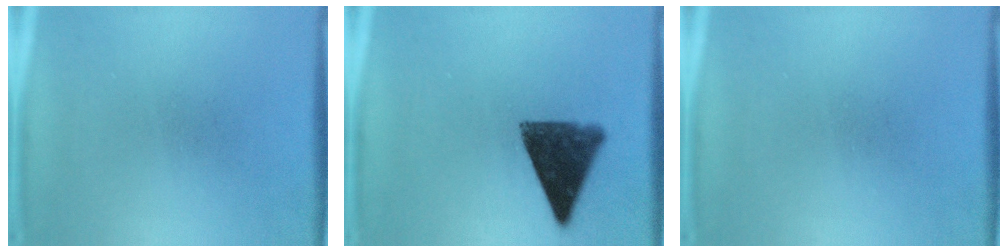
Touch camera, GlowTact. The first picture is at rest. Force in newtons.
{"total": 11.1}
{"total": 0.0}